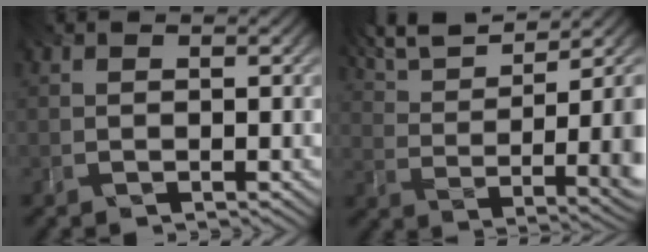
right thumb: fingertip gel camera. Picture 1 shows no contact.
{"total": 10.2, "force": [5.6, 2.8, 8.0], "torque": [-0.150, 0.021, 0.107]}